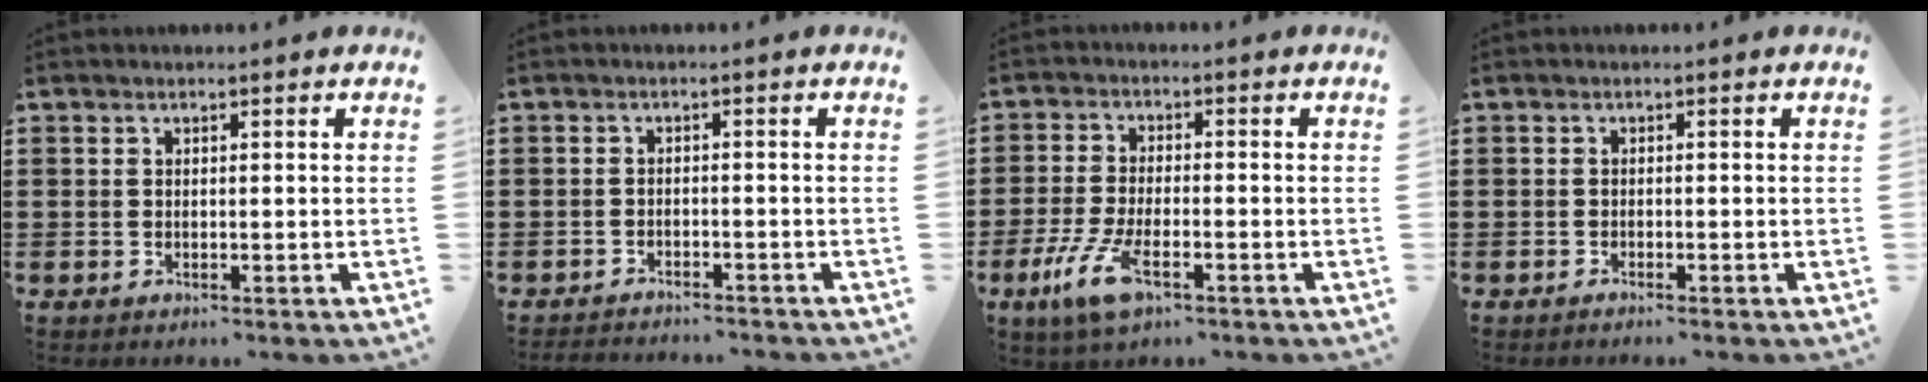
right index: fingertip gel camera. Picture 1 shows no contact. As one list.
[{"total": 2.1, "force": [-2.1, 0.0, -0.2], "torque": [-0.003, 0.000, -0.045]}, {"total": 6.9, "force": [-3.3, 2.2, 5.6], "torque": [-0.138, -0.017, -0.064]}, {"total": 0.8, "force": [-0.8, -0.2, 0.1], "torque": [-0.004, -0.003, -0.015]}]